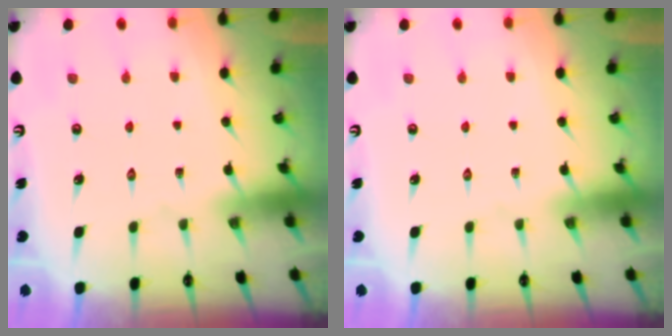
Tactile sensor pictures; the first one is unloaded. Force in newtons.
{"total": 0.0}